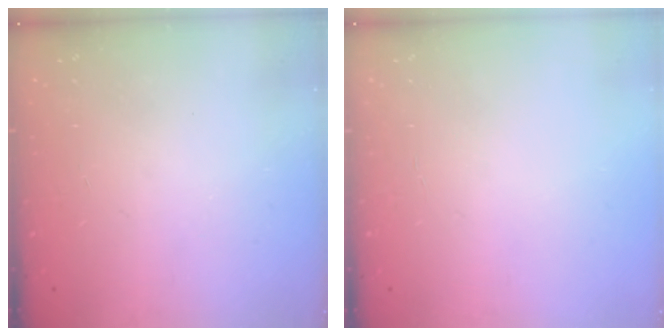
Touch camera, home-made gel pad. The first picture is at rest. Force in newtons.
{"total": 2.0, "press": 2.0, "slide": 0.2}